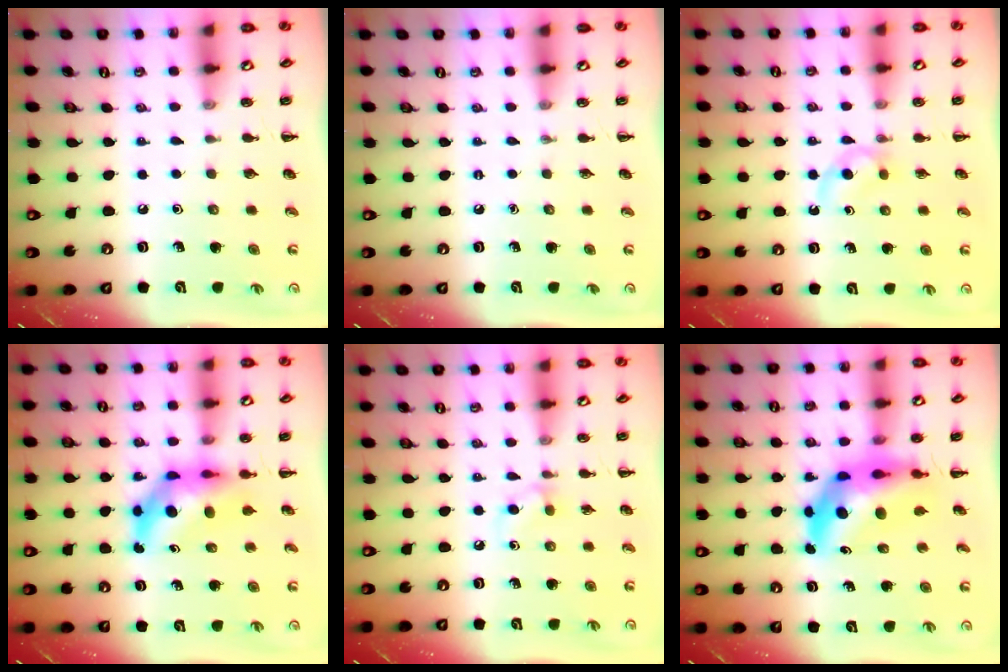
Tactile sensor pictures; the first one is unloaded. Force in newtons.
{"total": 0.0}
{"total": 3.6, "press": 3.3, "slide": 1.6}
{"total": 6.4, "press": 6.1, "slide": 1.9}
{"total": 4.3, "press": 3.9, "slide": 1.6}
{"total": 9.3, "press": 8.6, "slide": 3.5}